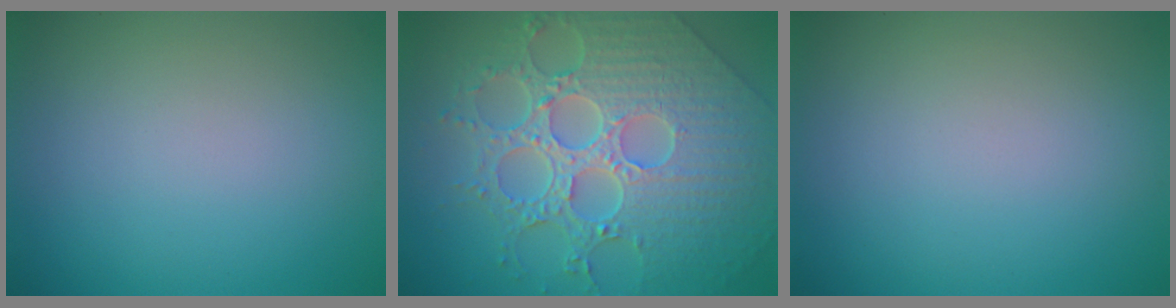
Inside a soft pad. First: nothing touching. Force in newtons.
{"total": 9.4, "press": 7.0, "slide": 6.3}
{"total": 0.0}